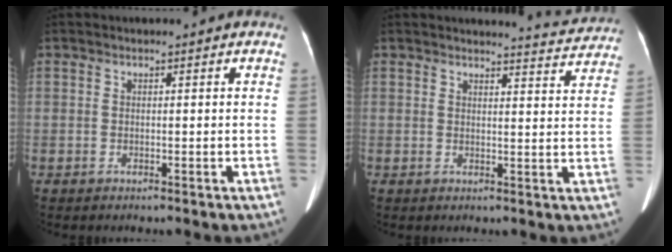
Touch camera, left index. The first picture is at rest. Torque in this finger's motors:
{"motor_torque": [0.03, -0.58, -0.02, -0.01]}